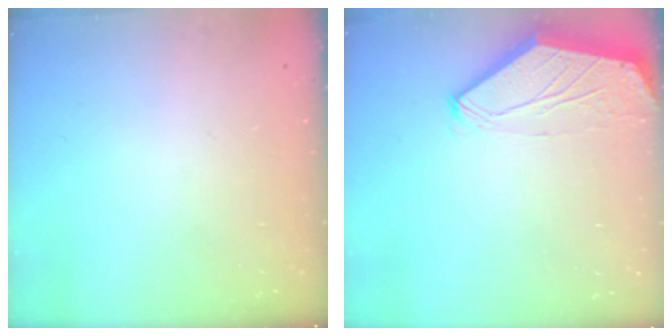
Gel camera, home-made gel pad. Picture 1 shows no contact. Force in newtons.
{"total": 0.0}